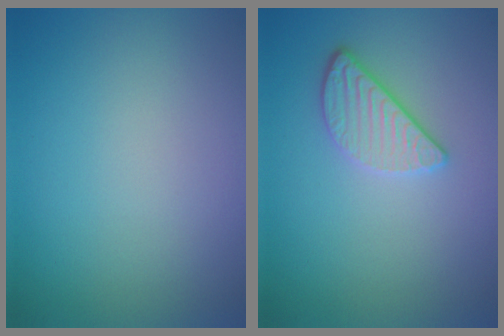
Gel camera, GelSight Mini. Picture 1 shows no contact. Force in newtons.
{"total": 2.4, "press": 2.1, "slide": 1.1}